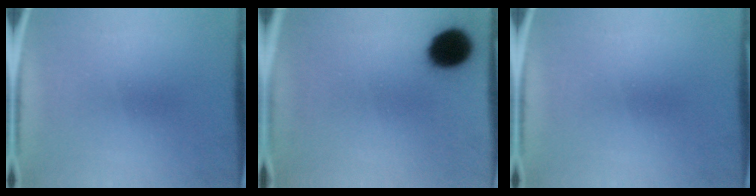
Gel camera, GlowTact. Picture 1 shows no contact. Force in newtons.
{"total": 10.3}
{"total": 0.0}